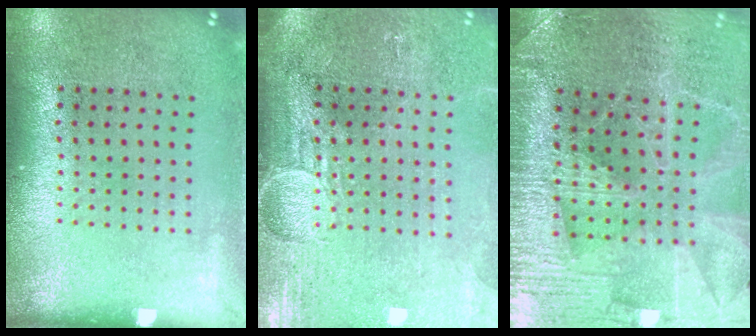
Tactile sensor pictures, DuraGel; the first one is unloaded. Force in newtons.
{"total": 4.0, "press": 3.5, "slide": 1.9}
{"total": 3.4, "press": 3.3, "slide": 0.7}